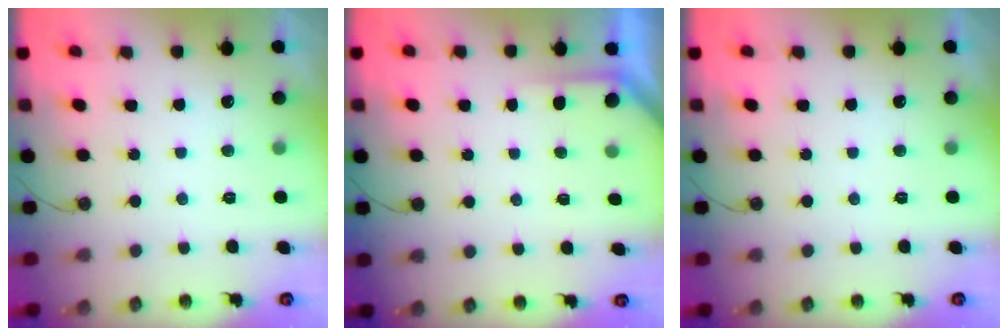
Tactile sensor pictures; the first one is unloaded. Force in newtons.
{"total": 1.7, "press": 1.7, "slide": 0.3}
{"total": 0.0}